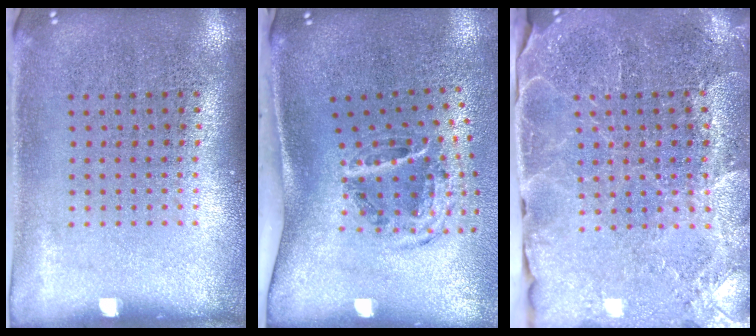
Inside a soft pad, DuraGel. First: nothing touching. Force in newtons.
{"total": 2.0, "press": 1.2, "slide": 1.6}
{"total": 3.1, "press": 3.1, "slide": 0.3}